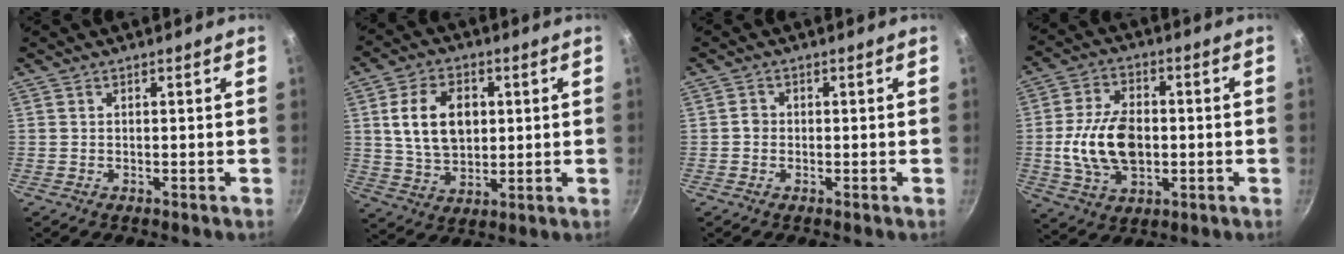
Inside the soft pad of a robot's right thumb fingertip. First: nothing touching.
{"total": 12.5, "force": [2.4, 8.5, 8.8], "torque": [-0.133, -0.006, 0.045]}
{"total": 1.4, "force": [-0.3, 1.3, 0.6], "torque": [-0.006, 0.009, -0.006]}
{"total": 14.2, "force": [-0.9, 9.1, 10.9], "torque": [-0.185, 0.011, -0.015]}